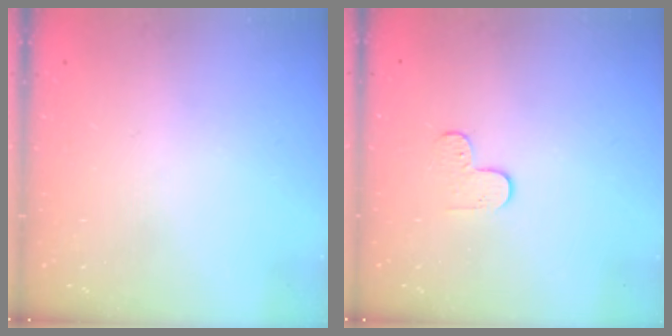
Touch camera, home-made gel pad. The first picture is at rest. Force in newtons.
{"total": 5.5, "press": 5.5, "slide": 0.5}